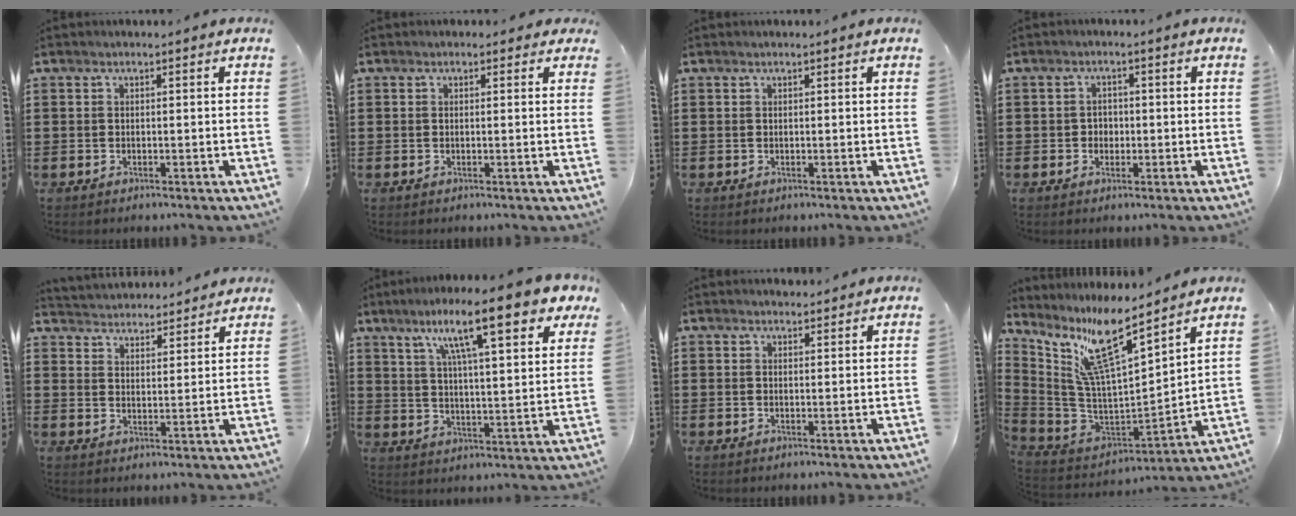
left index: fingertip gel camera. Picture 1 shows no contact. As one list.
[{"total": 1.0, "force": [0.3, 0.9, 0.3], "torque": [-0.008, 0.008, 0.004]}, {"total": 0.0}, {"total": 1.7, "force": [-0.2, 1.6, 0.6], "torque": [-0.016, 0.005, -0.007]}, {"total": 3.7, "force": [3.6, 0.6, -0.7], "torque": [-0.005, -0.019, 0.064]}, {"total": 14.1, "force": [9.3, 2.0, 10.4], "torque": [-0.182, -0.028, 0.146]}, {"total": 1.6, "force": [1.6, 0.4, 0.0], "torque": [-0.004, 0.003, 0.032]}, {"total": 13.0, "force": [9.4, 1.9, 8.7], "torque": [-0.205, -0.081, 0.155]}]